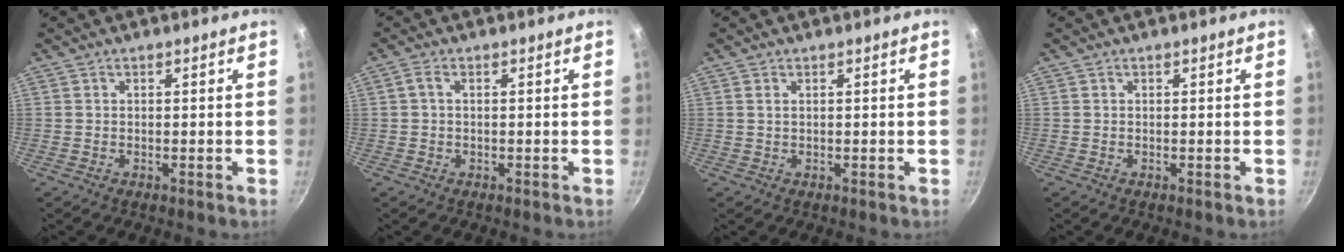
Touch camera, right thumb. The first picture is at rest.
{"total": 1.7, "force": [0.1, 0.9, 1.5], "torque": [-0.036, 0.007, 0.002]}
{"total": 0.8, "force": [0.3, 0.4, 0.6], "torque": [-0.011, 0.001, 0.005]}
{"total": 0.0}